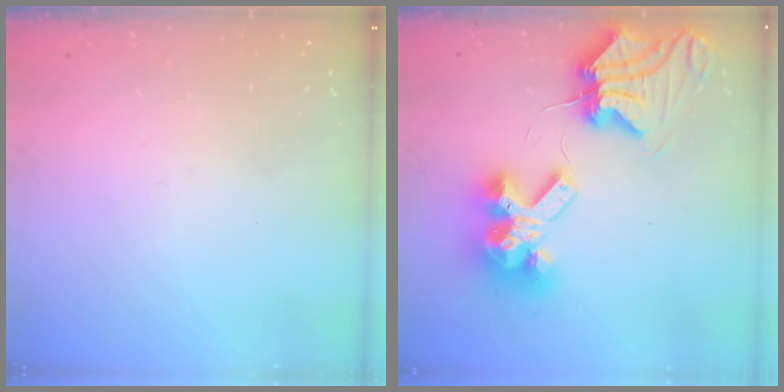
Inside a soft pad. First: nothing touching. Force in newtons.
{"total": 14.5, "press": 14.4, "slide": 1.7}